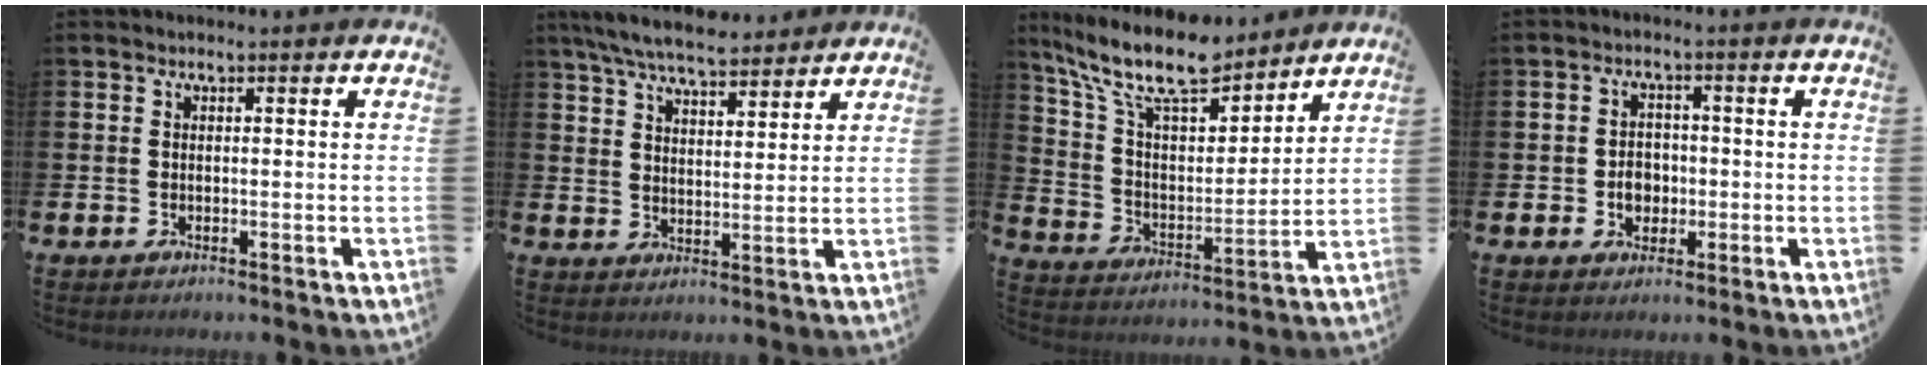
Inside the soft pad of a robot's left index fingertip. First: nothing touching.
{"total": 7.1, "force": [6.7, 1.3, 2.1], "torque": [-0.062, -0.025, 0.122]}
{"total": 12.4, "force": [10.6, 3.4, 5.3], "torque": [-0.137, -0.061, 0.188]}
{"total": 3.5, "force": [-0.7, 2.8, 1.9], "torque": [-0.025, 0.001, -0.020]}